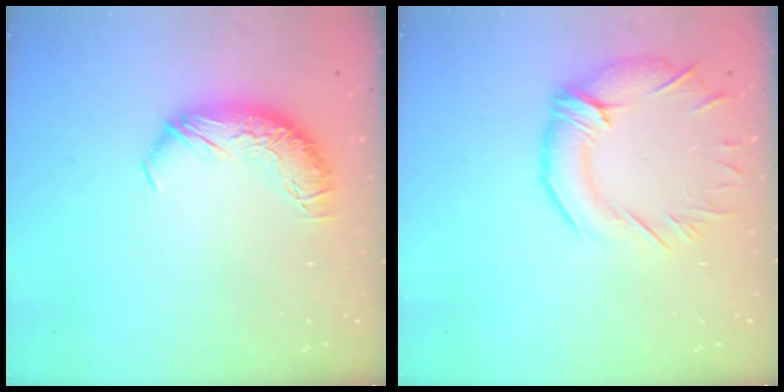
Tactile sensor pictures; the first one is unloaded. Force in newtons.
{"total": 5.0, "press": 4.7, "slide": 1.7}